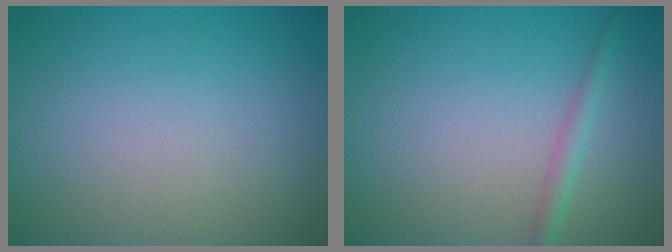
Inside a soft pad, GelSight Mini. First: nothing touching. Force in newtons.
{"total": 1.6, "press": 1.5, "slide": 0.2}